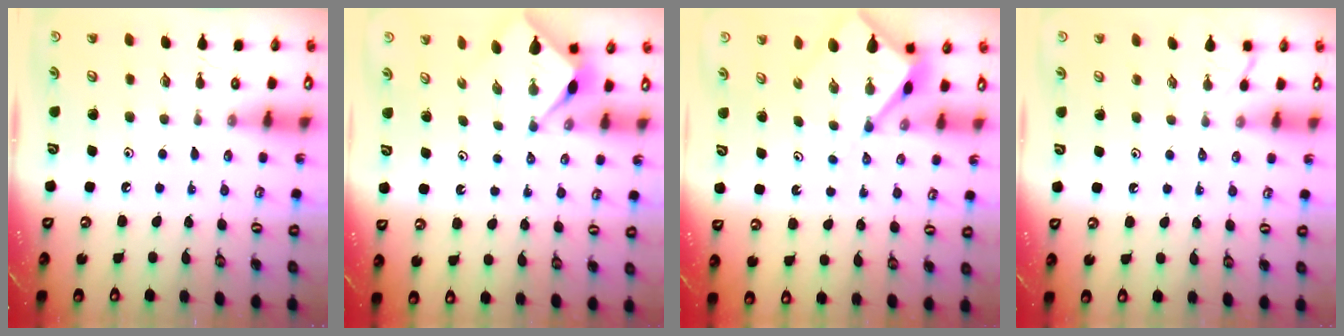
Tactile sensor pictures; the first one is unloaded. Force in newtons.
{"total": 3.6, "press": 3.6, "slide": 0.7}
{"total": 5.7, "press": 5.7, "slide": 0.4}
{"total": 2.9, "press": 2.8, "slide": 0.6}